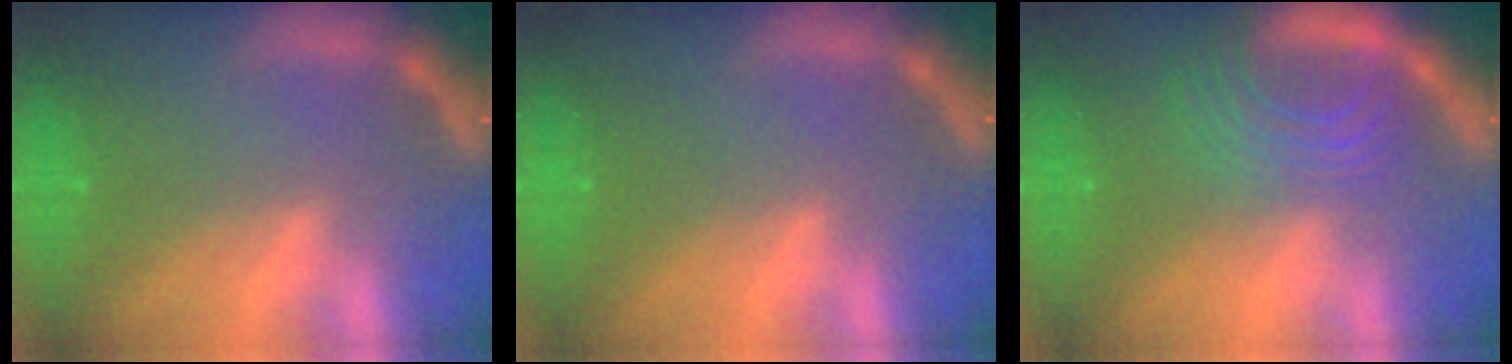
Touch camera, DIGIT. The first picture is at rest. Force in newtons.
{"total": 0.0}
{"total": 9.0}